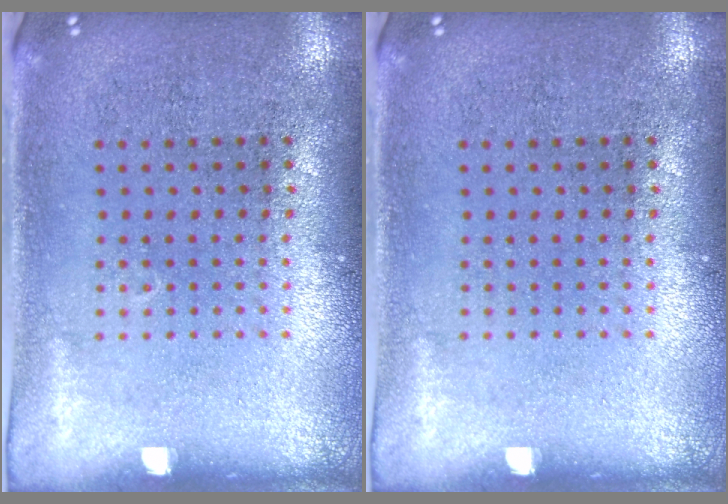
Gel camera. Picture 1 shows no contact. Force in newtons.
{"total": 0.0}